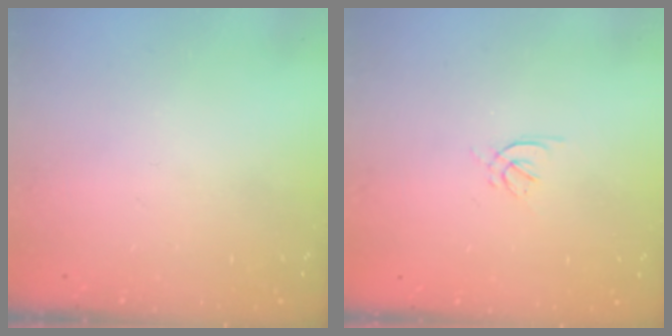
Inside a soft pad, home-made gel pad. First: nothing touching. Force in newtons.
{"total": 1.5, "press": 1.4, "slide": 0.6}